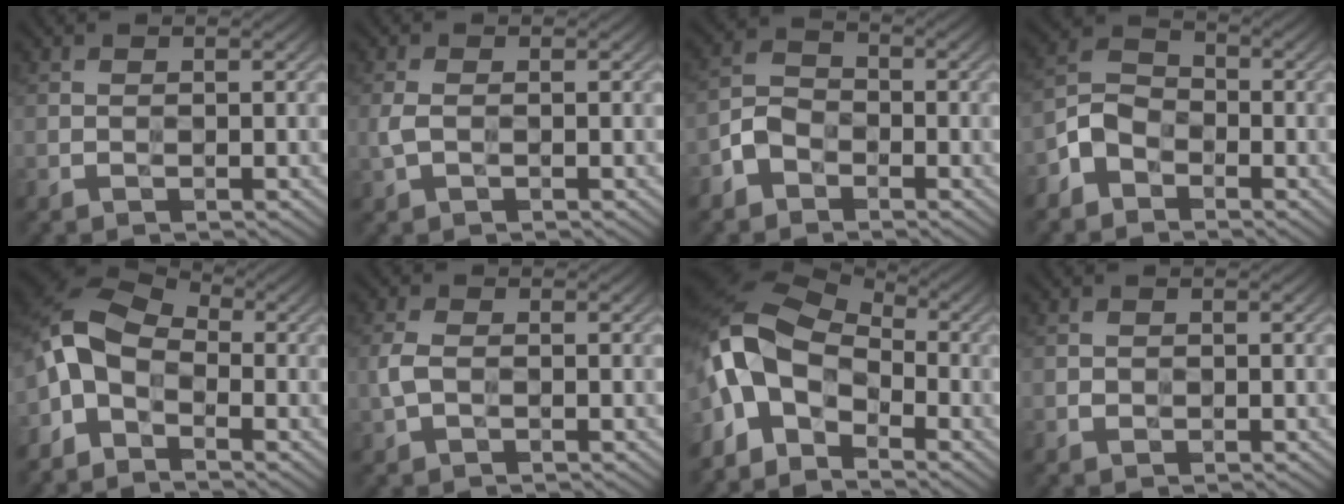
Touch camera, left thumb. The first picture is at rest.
{"total": 2.0, "force": [-0.2, 1.1, 1.7], "torque": [-0.050, 0.002, -0.007]}
{"total": 3.8, "force": [-2.3, 2.6, 1.7], "torque": [-0.037, 0.004, -0.059]}
{"total": 4.7, "force": [-2.9, 3.1, 2.0], "torque": [-0.045, 0.006, -0.070]}
{"total": 7.1, "force": [-3.2, 4.3, 4.7], "torque": [-0.108, 0.006, -0.086]}
{"total": 2.6, "force": [-0.3, 1.5, 2.0], "torque": [-0.059, 0.003, -0.010]}
{"total": 11.3, "force": [-3.5, 6.5, 8.6], "torque": [-0.196, 0.010, -0.089]}
{"total": 0.6, "force": [-0.2, 0.6, 0.2], "torque": [0.000, -0.004, -0.005]}